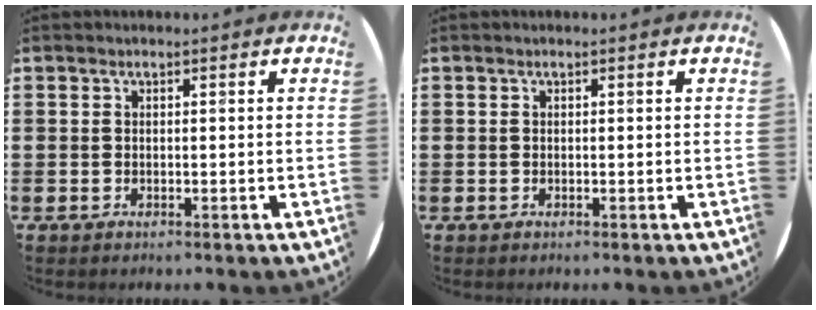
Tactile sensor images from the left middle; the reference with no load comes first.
{"total": 0.0}